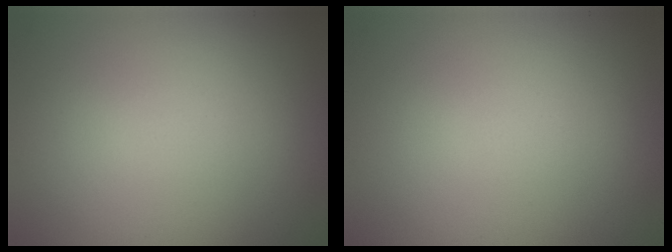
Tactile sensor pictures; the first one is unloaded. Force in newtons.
{"total": 0.0}